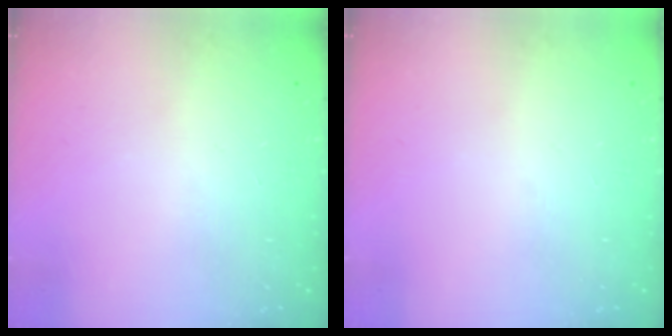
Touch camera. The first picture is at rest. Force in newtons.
{"total": 0.0}